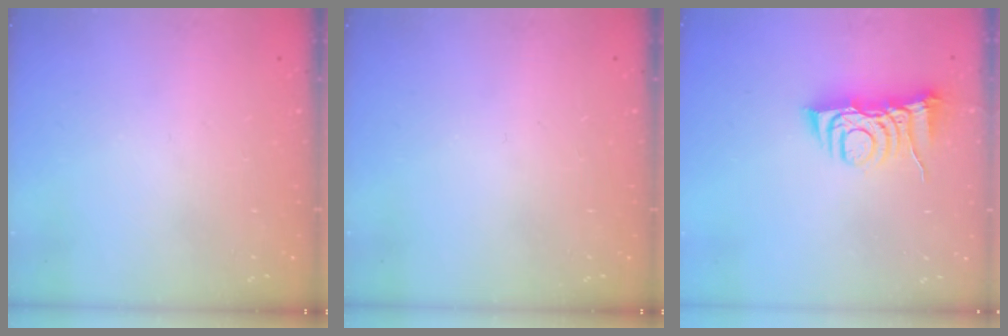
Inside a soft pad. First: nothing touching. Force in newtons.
{"total": 0.0}
{"total": 8.3, "press": 8.2, "slide": 1.1}